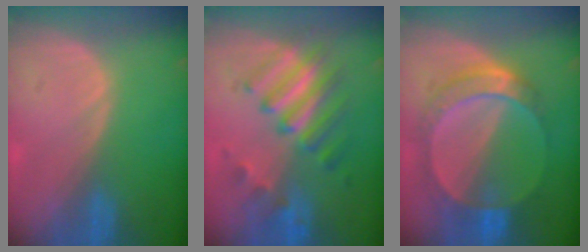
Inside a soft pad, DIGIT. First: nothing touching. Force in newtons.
{"total": 7.8, "press": 7.7, "slide": 0.9}
{"total": 7.8, "press": 7.5, "slide": 2.0}